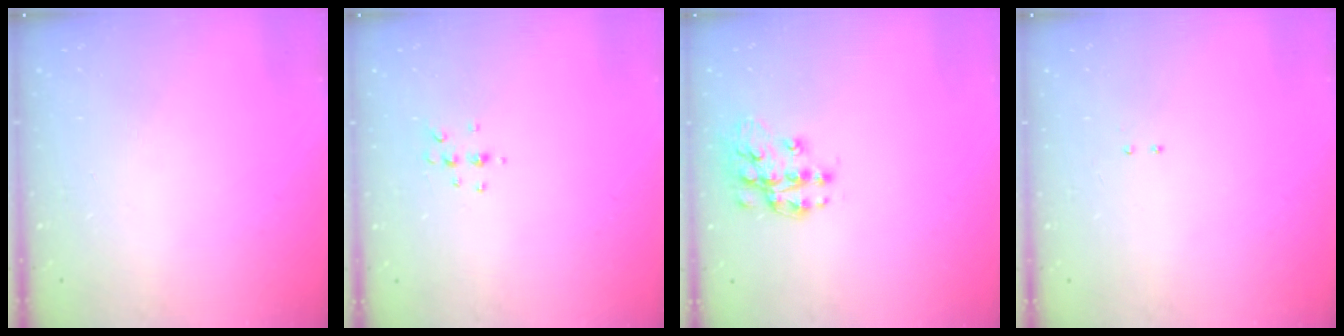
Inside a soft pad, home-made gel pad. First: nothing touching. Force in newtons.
{"total": 5.1, "press": 4.9, "slide": 1.4}
{"total": 13.3, "press": 13.3, "slide": 0.9}
{"total": 2.0, "press": 2.0, "slide": 0.4}